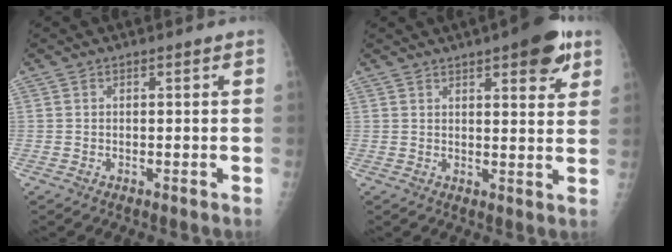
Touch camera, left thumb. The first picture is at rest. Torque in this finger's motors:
{"motor_torque": [0.95, 0.77, 0.74, -0.26, 0.18]}